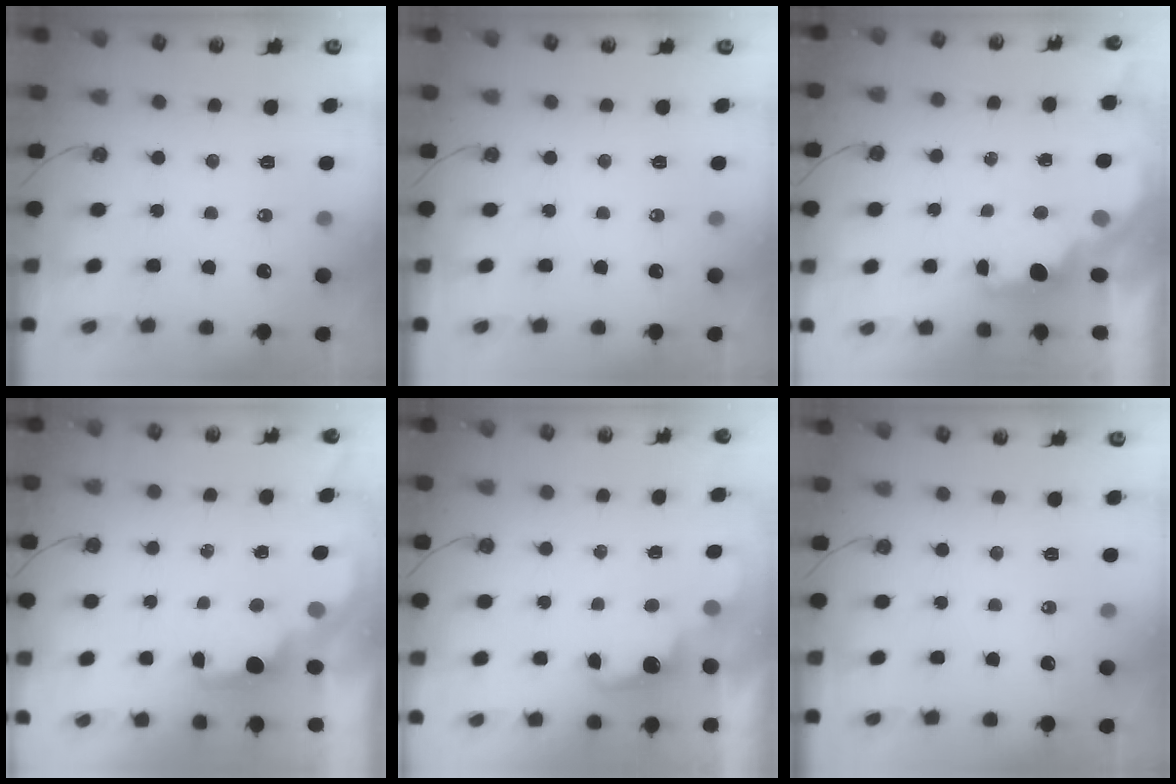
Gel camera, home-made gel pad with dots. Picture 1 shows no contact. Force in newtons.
{"total": 0.0}
{"total": 1.8, "press": 1.7, "slide": 0.6}
{"total": 1.7, "press": 1.5, "slide": 0.8}
{"total": 2.2, "press": 2.0, "slide": 1.0}
{"total": 0.0}